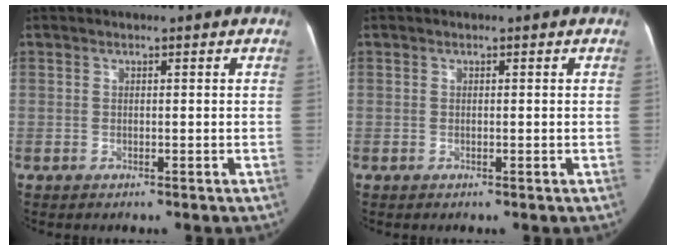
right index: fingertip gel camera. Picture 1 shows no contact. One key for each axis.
{"total": 0.0}